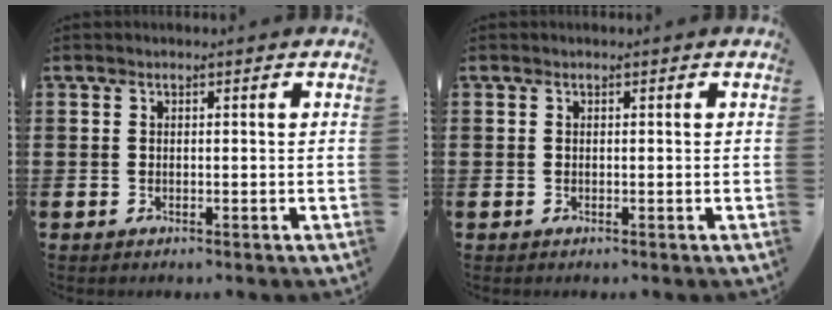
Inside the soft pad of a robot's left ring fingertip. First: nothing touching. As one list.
[{"total": 0.0}]